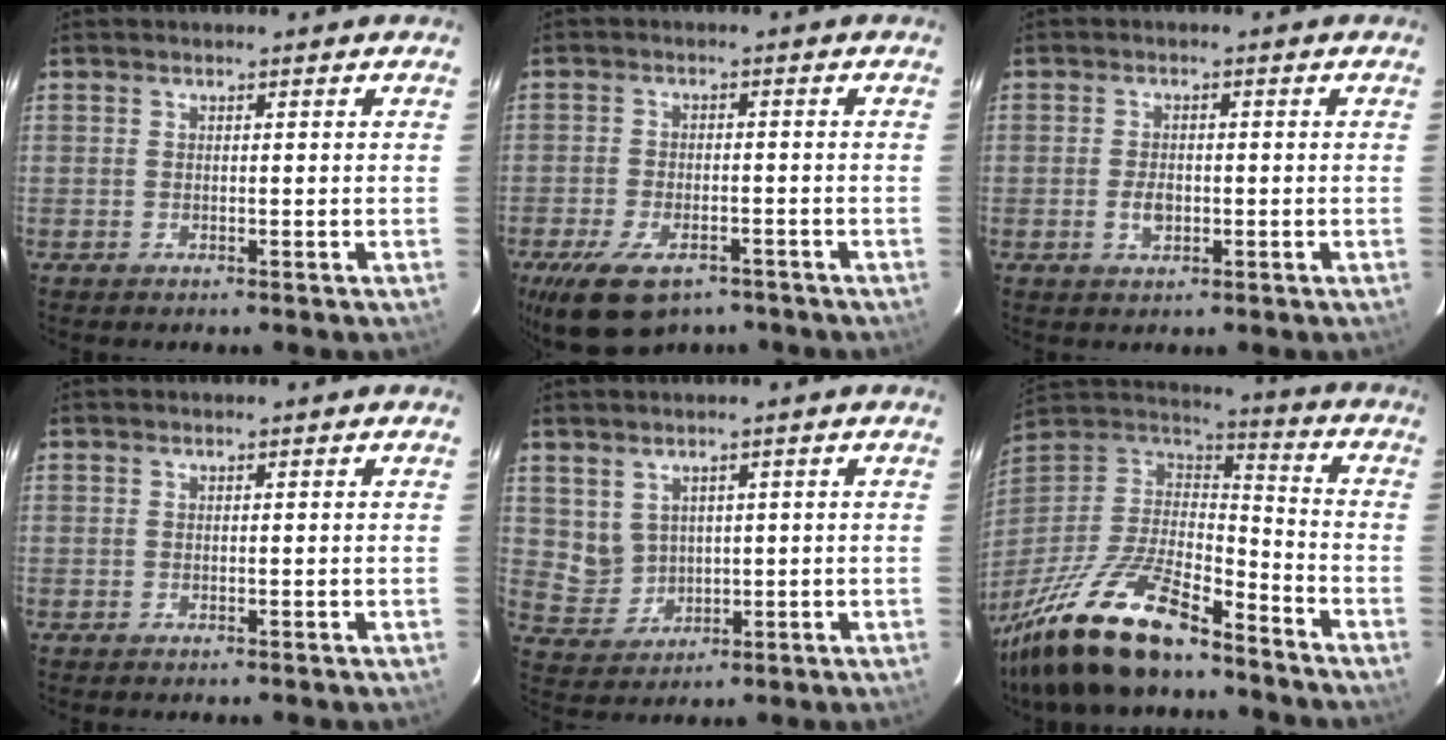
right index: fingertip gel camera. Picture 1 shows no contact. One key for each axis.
{"total": 12.5, "fx": -8.1, "fy": 6.3, "fz": 7.1, "tx": -0.157, "ty": -0.024, "tz": -0.131}
{"total": 3.2, "fx": -0.8, "fy": 2.1, "fz": 2.4, "tx": -0.046, "ty": 0.000, "tz": -0.012}
{"total": 0.0}
{"total": 5.4, "fx": 2.1, "fy": 4.6, "fz": 1.7, "tx": -0.034, "ty": 0.004, "tz": 0.061}
{"total": 24.2, "fx": -17.7, "fy": 7.4, "fz": 14.6, "tx": -0.302, "ty": -0.032, "tz": -0.312}